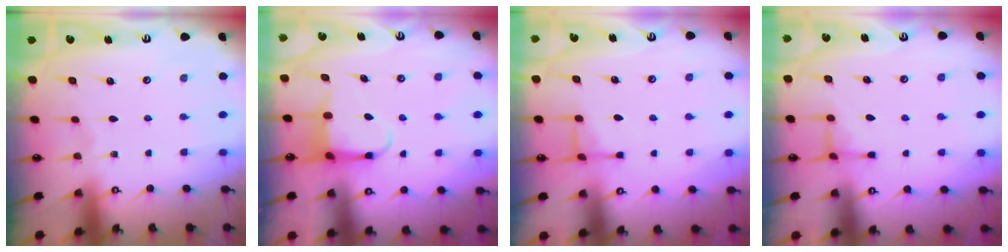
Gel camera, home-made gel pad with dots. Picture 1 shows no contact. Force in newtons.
{"total": 4.4, "press": 4.4, "slide": 0.2}
{"total": 4.2, "press": 4.1, "slide": 0.6}
{"total": 4.0, "press": 3.9, "slide": 0.7}